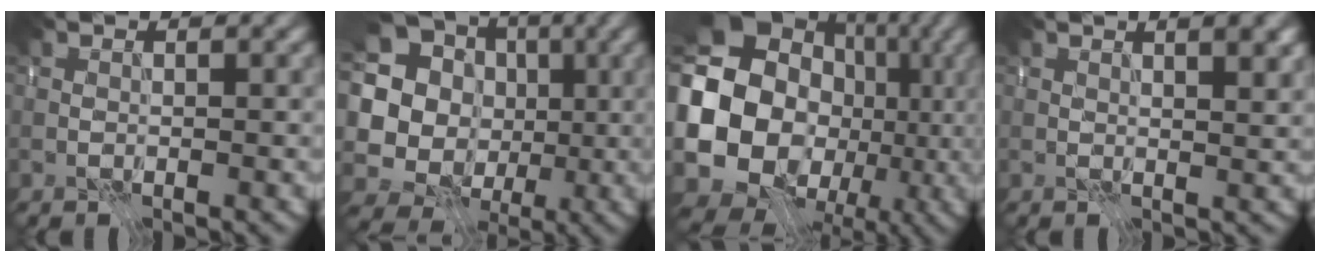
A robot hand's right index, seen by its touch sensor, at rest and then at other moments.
{"total": 17.0, "force": [1.8, 16.0, 5.5], "torque": [-0.165, 0.011, 0.010]}
{"total": 17.5, "force": [-1.2, 14.9, 9.1], "torque": [-0.176, -0.023, -0.011]}
{"total": 3.9, "force": [2.0, 1.3, 3.0], "torque": [-0.031, 0.009, 0.021]}